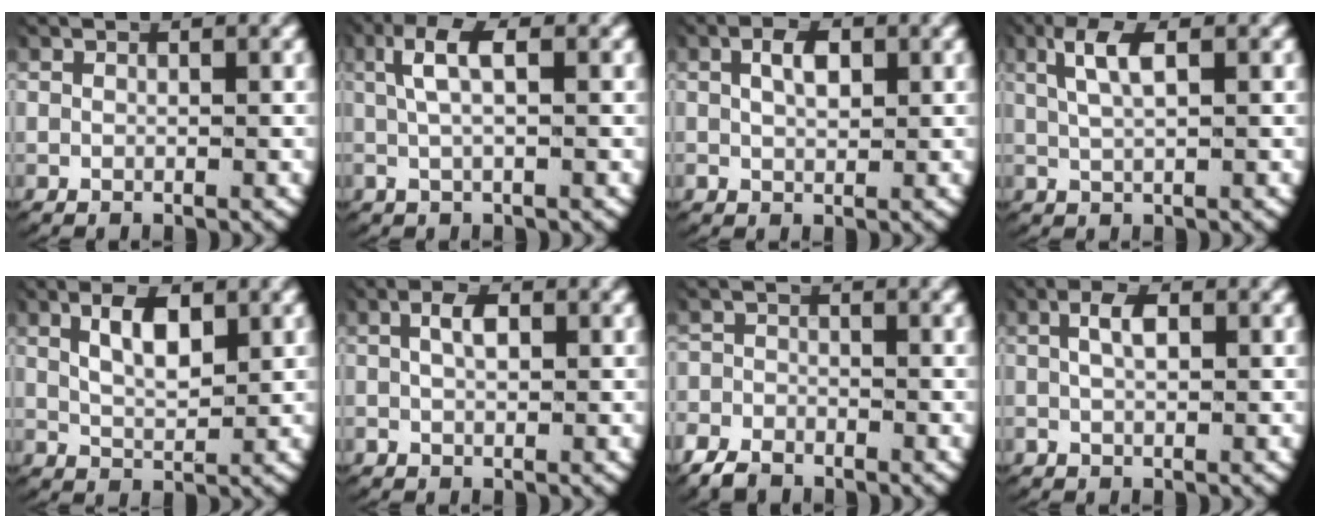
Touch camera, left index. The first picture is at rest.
{"total": 4.2, "force": [1.1, 1.6, 3.7], "torque": [-0.082, 0.010, 0.016]}
{"total": 2.5, "force": [0.7, 1.4, 2.0], "torque": [-0.031, -0.002, 0.016]}
{"total": 3.4, "force": [1.4, 1.1, 3.0], "torque": [-0.060, 0.009, 0.025]}
{"total": 3.9, "force": [1.4, 1.9, 3.1], "torque": [-0.054, -0.005, 0.030]}
{"total": 2.3, "force": [0.3, 1.3, 1.9], "torque": [-0.032, 0.001, 0.006]}
{"total": 2.8, "force": [-2.3, 1.6, 0.3], "torque": [-0.012, -0.012, -0.040]}
{"total": 2.6, "force": [0.3, 1.3, 2.2], "torque": [-0.039, 0.003, 0.006]}